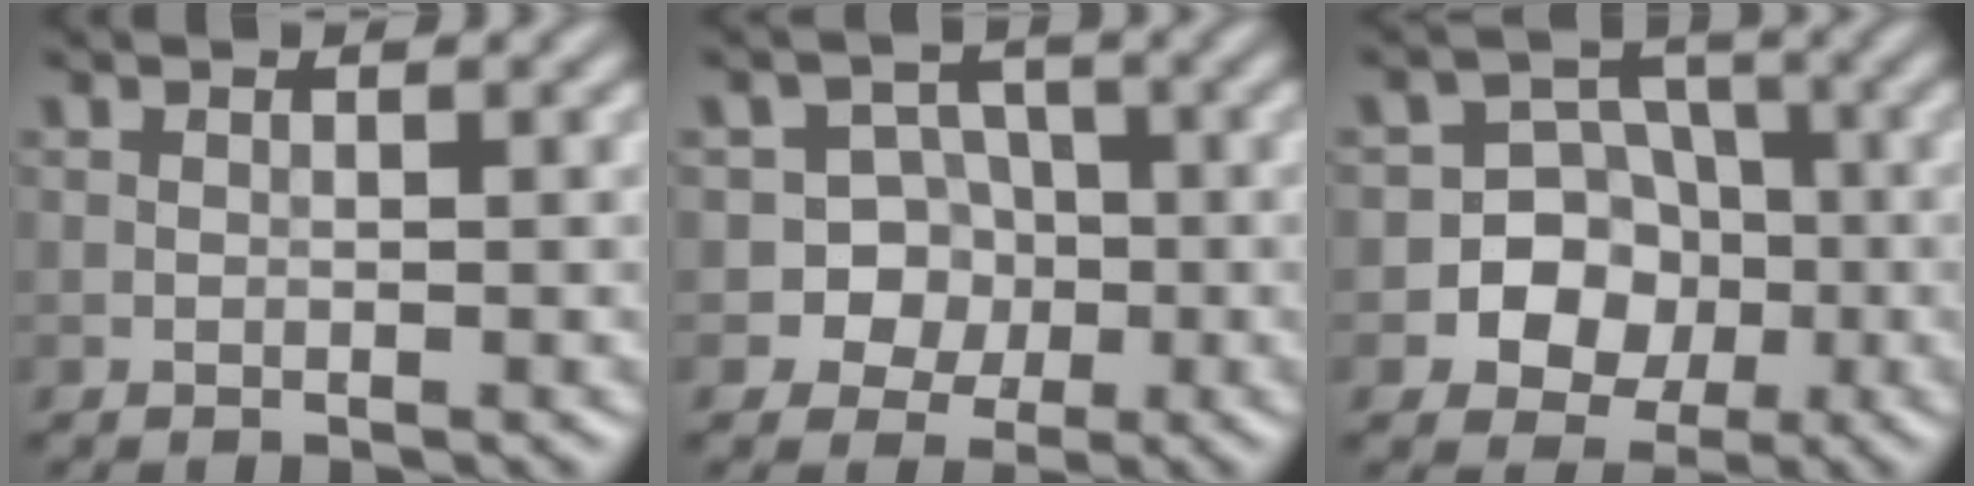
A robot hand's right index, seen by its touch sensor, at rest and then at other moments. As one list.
[{"total": 5.7, "force": [-1.6, 5.4, 1.2], "torque": [0.003, 0.017, -0.046]}, {"total": 7.0, "force": [-1.8, 6.4, 2.0], "torque": [-0.009, 0.016, -0.058]}]